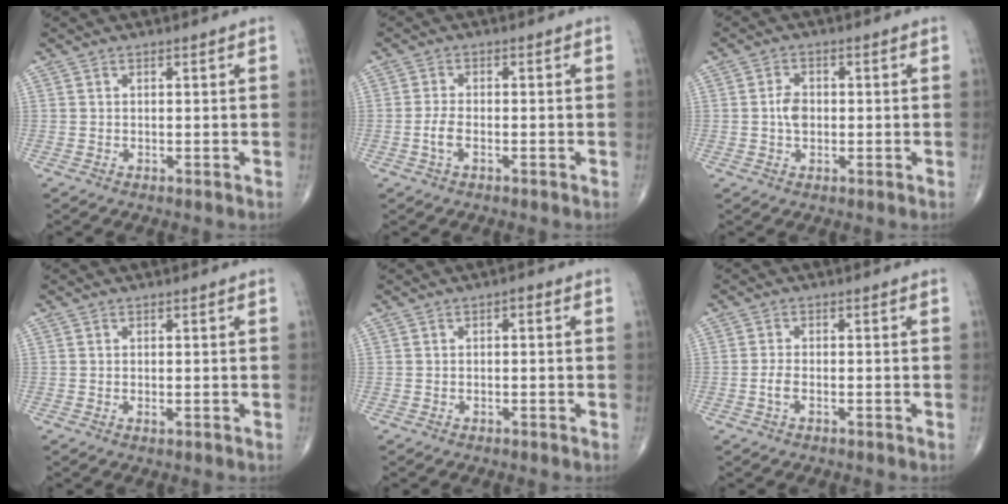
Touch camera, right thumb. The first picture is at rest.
{"total": 2.7, "force": [-0.9, 1.2, 2.3], "torque": [-0.054, 0.007, -0.019]}
{"total": 3.5, "force": [-0.2, 2.4, 2.5], "torque": [-0.042, 0.005, -0.008]}
{"total": 0.6, "force": [-0.1, 0.2, 0.5], "torque": [-0.012, -0.002, -0.003]}
{"total": 0.8, "force": [0.0, 0.5, 0.6], "torque": [-0.003, 0.008, -0.006]}
{"total": 1.9, "force": [-0.7, 0.8, 1.5], "torque": [-0.036, 0.004, -0.015]}